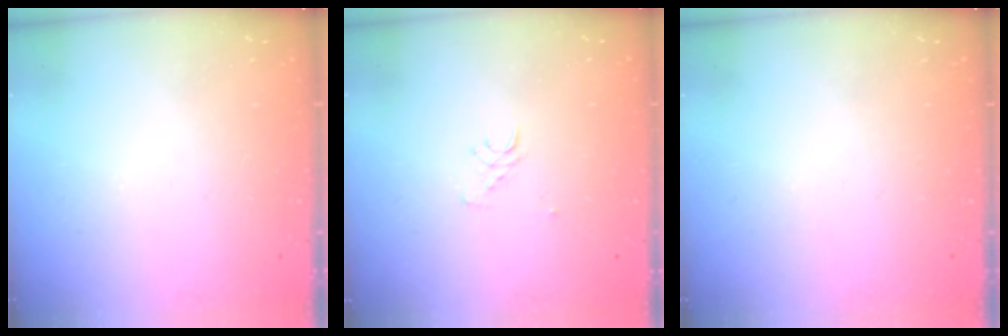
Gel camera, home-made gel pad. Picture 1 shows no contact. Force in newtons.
{"total": 2.6, "press": 2.6, "slide": 0.1}
{"total": 0.0}